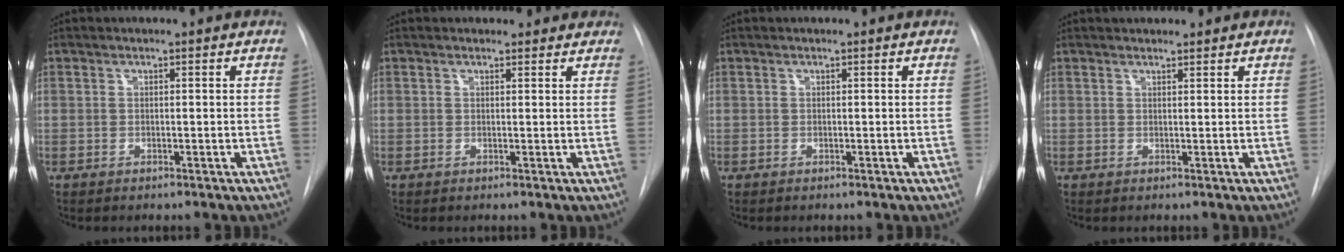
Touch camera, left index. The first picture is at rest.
{"total": 2.9, "force": [2.4, 1.5, 0.2], "torque": [0.009, -0.002, 0.013]}
{"total": 0.0}
{"total": 1.9, "force": [1.7, 0.5, 0.6], "torque": [-0.006, 0.013, 0.025]}